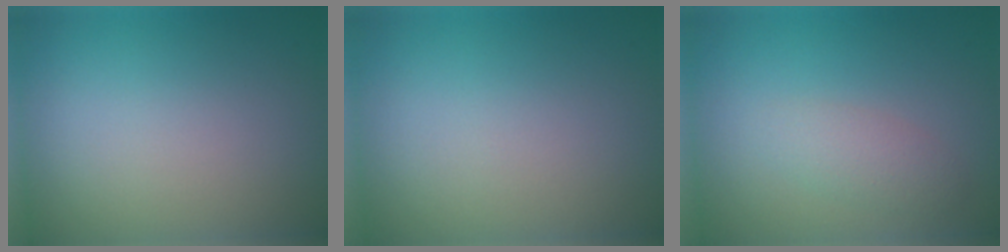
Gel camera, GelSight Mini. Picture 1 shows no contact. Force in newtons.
{"total": 0.0}
{"total": 1.9, "press": 1.9, "slide": 0.1}